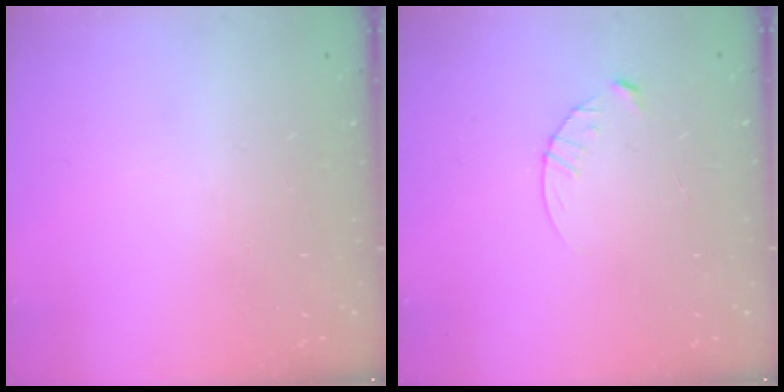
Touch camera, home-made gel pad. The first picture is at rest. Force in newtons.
{"total": 3.6, "press": 3.6, "slide": 0.5}